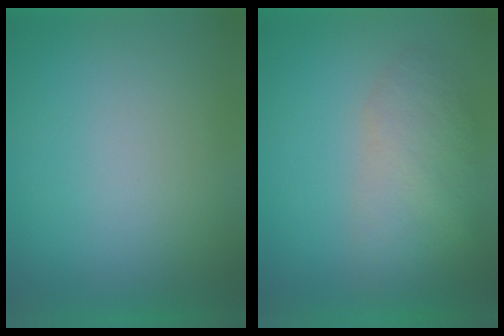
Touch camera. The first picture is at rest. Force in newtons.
{"total": 5.6}